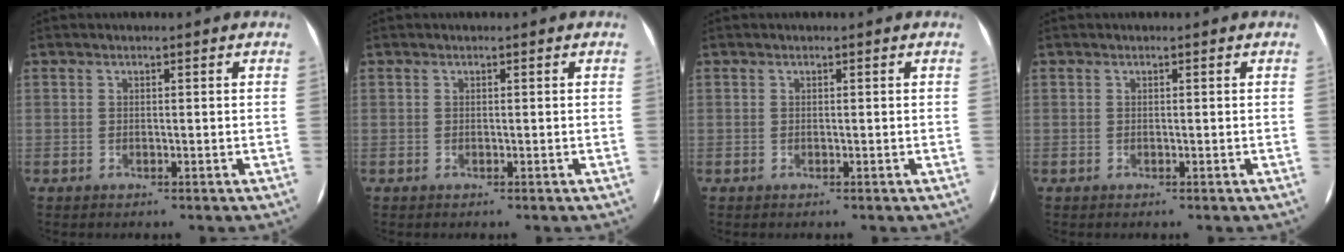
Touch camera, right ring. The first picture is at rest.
{"total": 0.0}
{"total": 0.0}
{"total": 0.0}